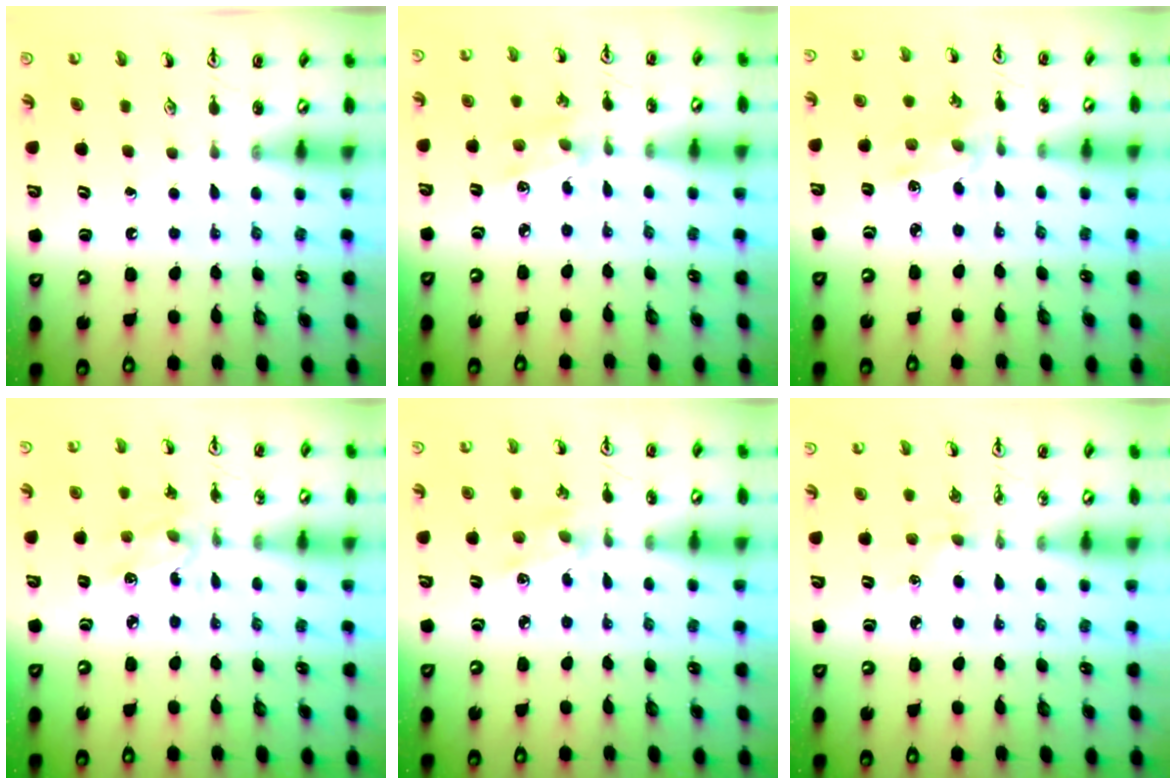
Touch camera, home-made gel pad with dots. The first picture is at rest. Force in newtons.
{"total": 2.4, "press": 2.4, "slide": 0.6}
{"total": 0.8, "press": 0.7, "slide": 0.2}
{"total": 3.0, "press": 2.8, "slide": 1.0}
{"total": 2.2, "press": 2.2, "slide": 0.3}
{"total": 2.5, "press": 2.5, "slide": 0.4}